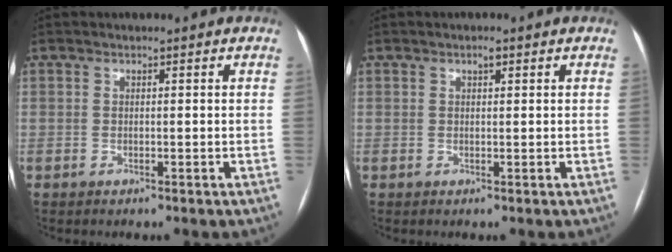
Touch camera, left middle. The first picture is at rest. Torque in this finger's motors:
{"motor_torque": [0.05, -0.05, -0.01, 0.02]}